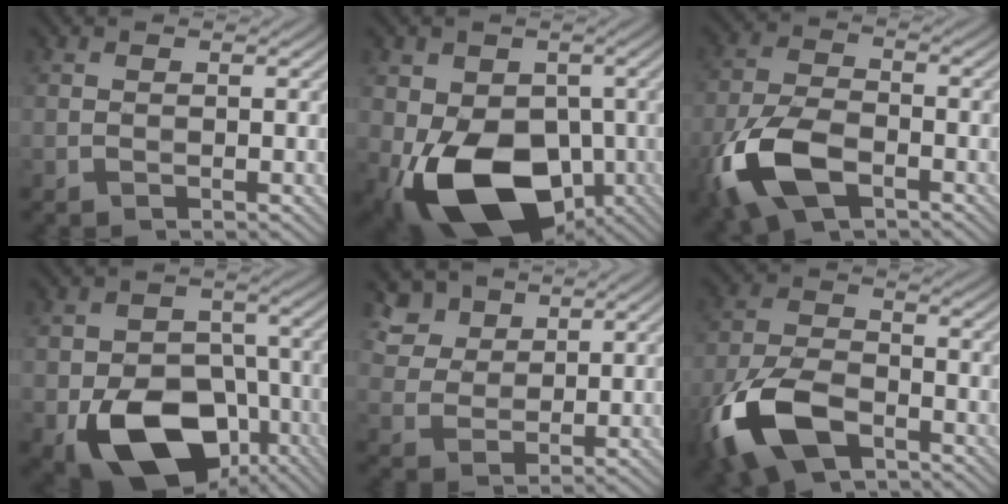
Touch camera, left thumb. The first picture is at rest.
{"total": 15.2, "force": [-4.8, 10.1, 10.2], "torque": [-0.184, -0.027, -0.088]}
{"total": 10.9, "force": [-5.2, 5.5, 7.9], "torque": [-0.195, -0.010, -0.112]}
{"total": 14.0, "force": [-6.2, 9.3, 8.4], "torque": [-0.150, -0.034, -0.106]}
{"total": 5.5, "force": [4.1, 3.3, 1.8], "torque": [-0.058, 0.003, 0.085]}
{"total": 12.7, "force": [-7.1, 6.3, 8.5], "torque": [-0.217, -0.025, -0.151]}